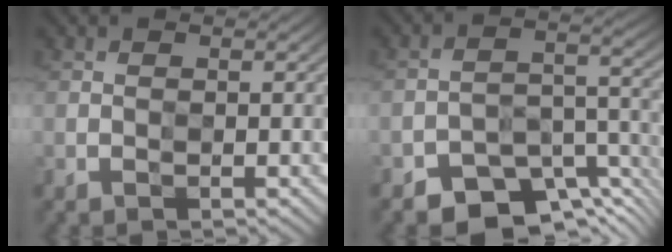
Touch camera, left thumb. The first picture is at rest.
{"total": 7.4, "force": [-6.6, 2.8, 1.7], "torque": [-0.006, 0.003, -0.115]}